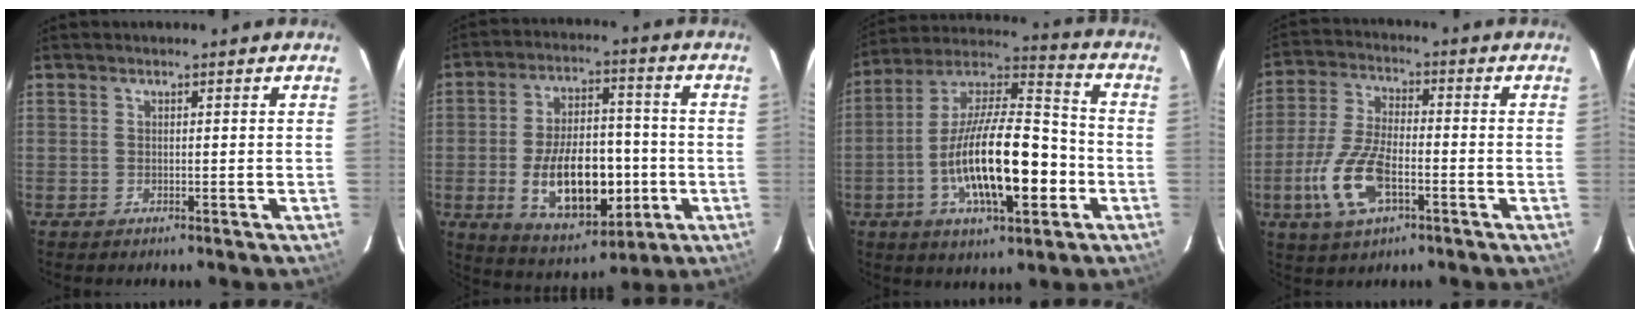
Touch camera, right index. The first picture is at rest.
{"total": 17.3, "force": [-3.7, 9.1, 14.2], "torque": [-0.261, 0.004, -0.036]}
{"total": 20.6, "force": [-5.5, 6.7, 18.6], "torque": [-0.340, 0.001, -0.097]}
{"total": 12.0, "force": [-4.5, 5.1, 9.8], "torque": [-0.219, -0.004, -0.084]}